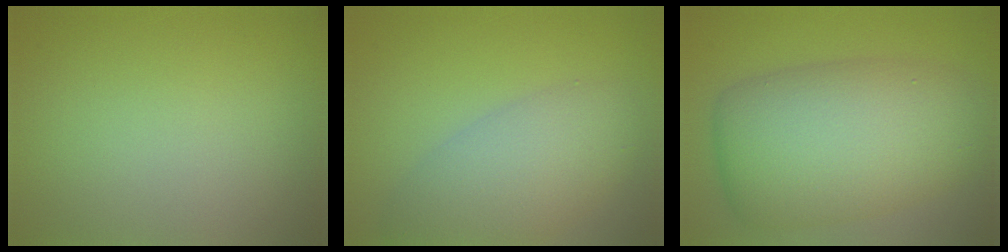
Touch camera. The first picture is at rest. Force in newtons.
{"total": 5.9, "press": 5.9, "slide": 0.2}
{"total": 10.8, "press": 10.8, "slide": 0.3}